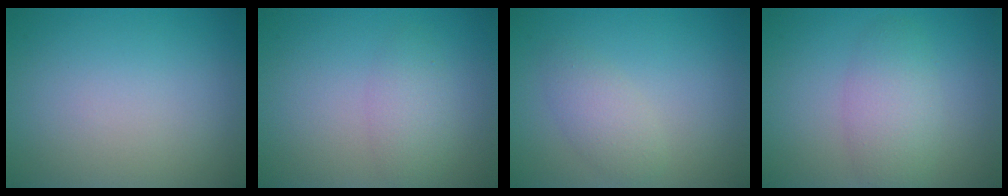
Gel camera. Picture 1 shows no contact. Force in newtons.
{"total": 2.3, "press": 2.3, "slide": 0.1}
{"total": 2.1, "press": 2.1, "slide": 0.2}
{"total": 3.6, "press": 3.6, "slide": 0.1}